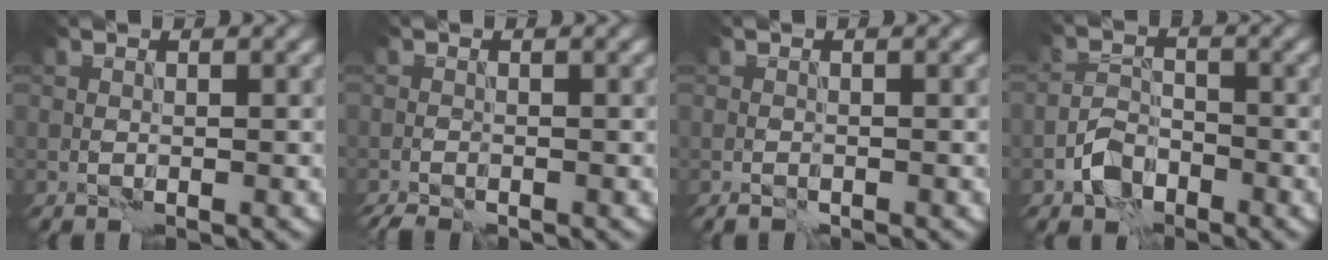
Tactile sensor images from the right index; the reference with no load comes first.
{"total": 2.1, "force": [-1.9, 0.2, 0.8], "torque": [-0.020, -0.001, -0.039]}
{"total": 0.8, "force": [-0.7, 0.2, 0.3], "torque": [-0.004, 0.003, -0.016]}
{"total": 3.1, "force": [-2.1, 1.9, 1.3], "torque": [-0.021, 0.009, -0.046]}